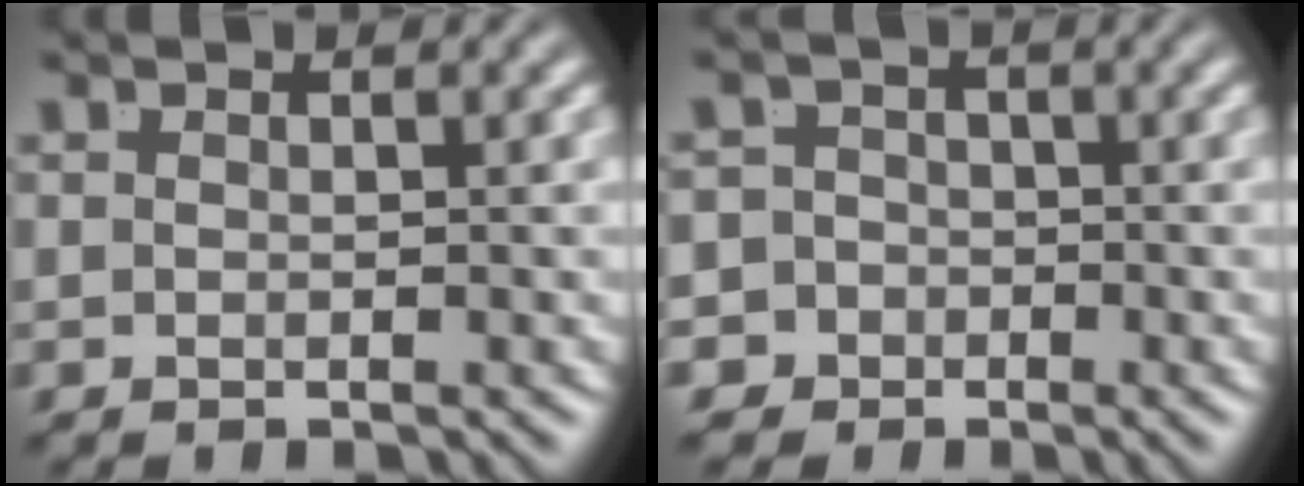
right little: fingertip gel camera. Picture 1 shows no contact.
{"total": 7.2, "force": [-3.0, 6.4, 1.3], "torque": [-0.045, -0.030, -0.055]}